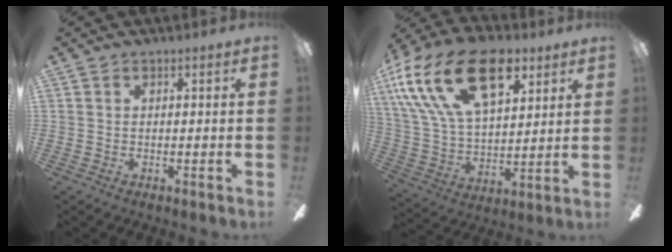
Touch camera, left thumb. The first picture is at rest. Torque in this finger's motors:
{"motor_torque": [0.81, 0.92, 1.44, -1.32, 0.25]}